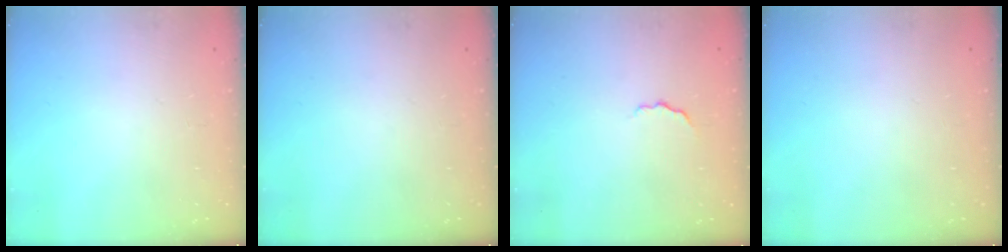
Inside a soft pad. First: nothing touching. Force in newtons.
{"total": 0.0}
{"total": 4.0, "press": 3.9, "slide": 0.9}
{"total": 0.0}